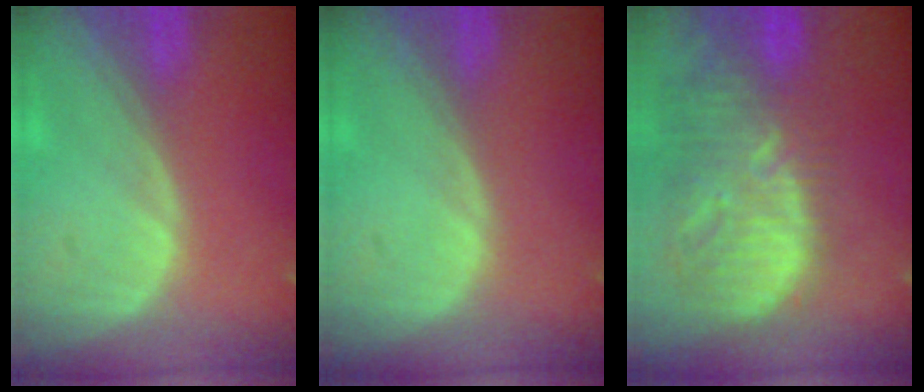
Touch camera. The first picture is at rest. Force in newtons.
{"total": 0.0}
{"total": 13.5, "press": 11.6, "slide": 6.9}